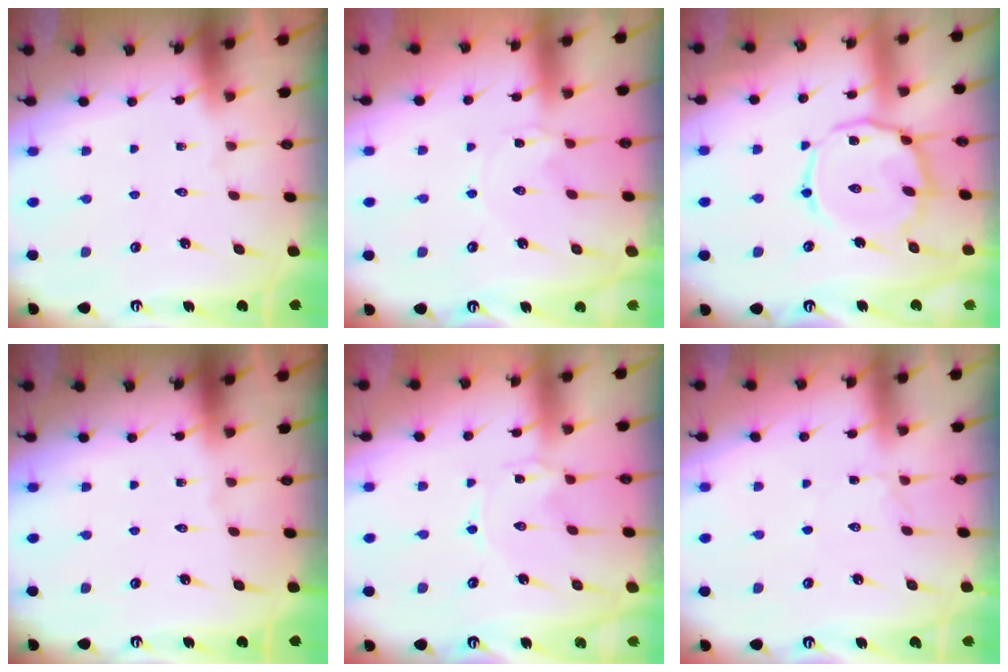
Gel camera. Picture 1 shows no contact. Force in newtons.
{"total": 1.4, "press": 1.4, "slide": 0.3}
{"total": 13.6, "press": 13.5, "slide": 1.1}
{"total": 0.0}
{"total": 0.0}
{"total": 1.4, "press": 1.4, "slide": 0.3}